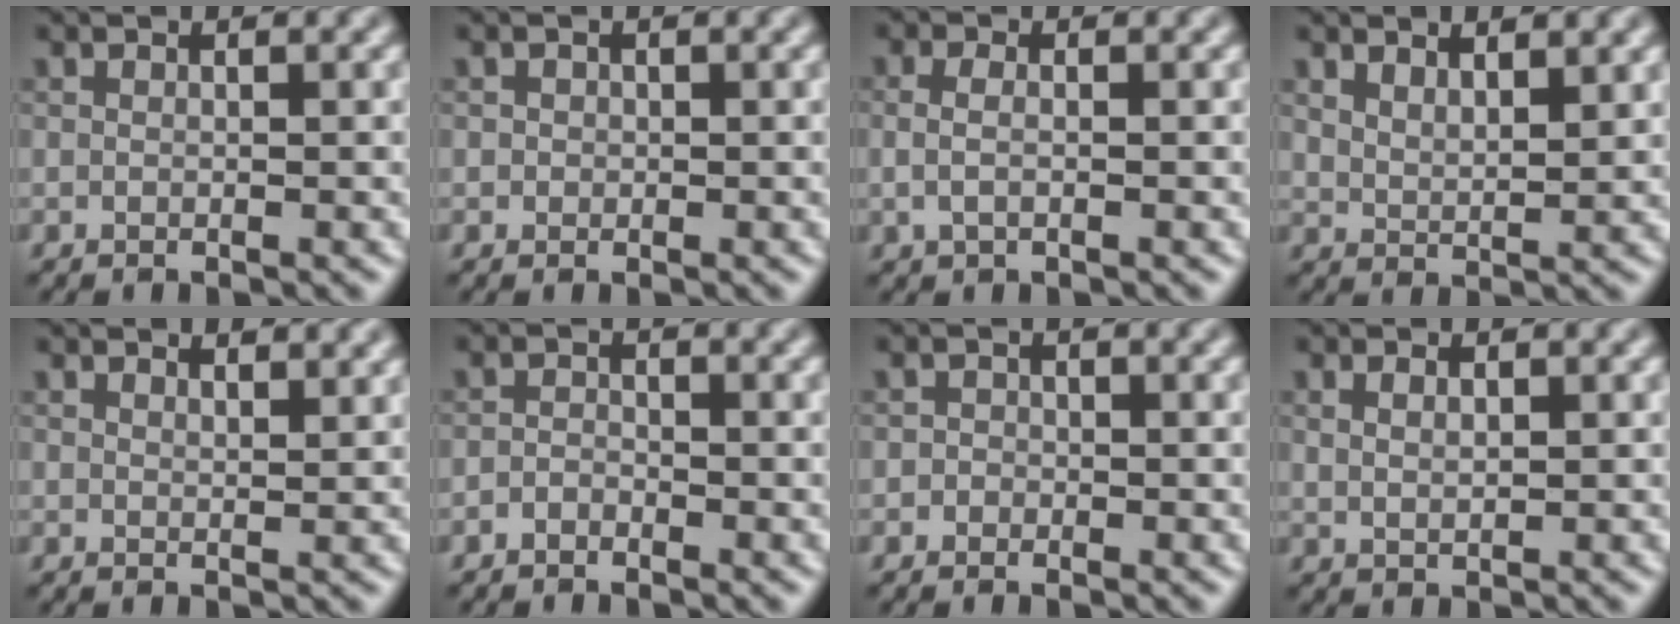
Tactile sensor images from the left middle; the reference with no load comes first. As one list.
[{"total": 0.6, "force": [0.0, 0.6, 0.1], "torque": [0.003, -0.004, -0.001]}, {"total": 1.5, "force": [-0.1, 0.9, 1.3], "torque": [-0.032, 0.000, -0.005]}, {"total": 2.5, "force": [2.1, 0.8, 1.2], "torque": [-0.021, -0.002, 0.038]}, {"total": 2.1, "force": [1.9, 0.5, 0.8], "torque": [-0.011, 0.003, 0.027]}, {"total": 1.0, "force": [-0.7, 0.5, 0.4], "torque": [-0.006, 0.002, -0.017]}, {"total": 0.9, "force": [-0.2, 0.8, 0.2], "torque": [0.007, -0.002, -0.011]}, {"total": 1.4, "force": [0.7, 0.7, 1.0], "torque": [-0.024, 0.000, 0.017]}]